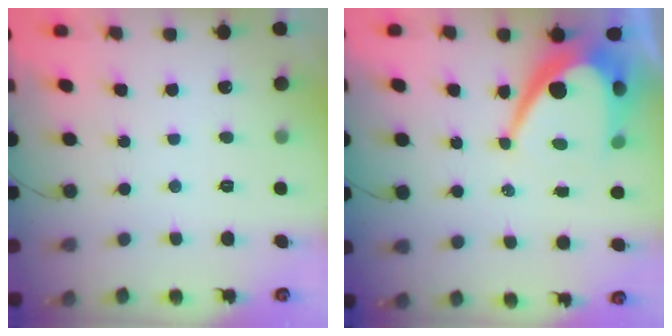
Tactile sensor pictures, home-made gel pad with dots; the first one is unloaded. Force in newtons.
{"total": 12.4, "press": 12.4, "slide": 0.9}